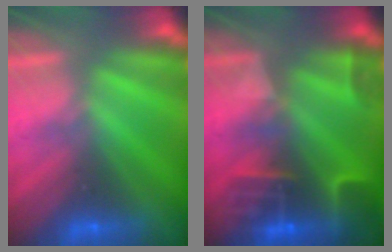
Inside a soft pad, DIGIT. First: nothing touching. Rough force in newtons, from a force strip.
{"total": 6.8}